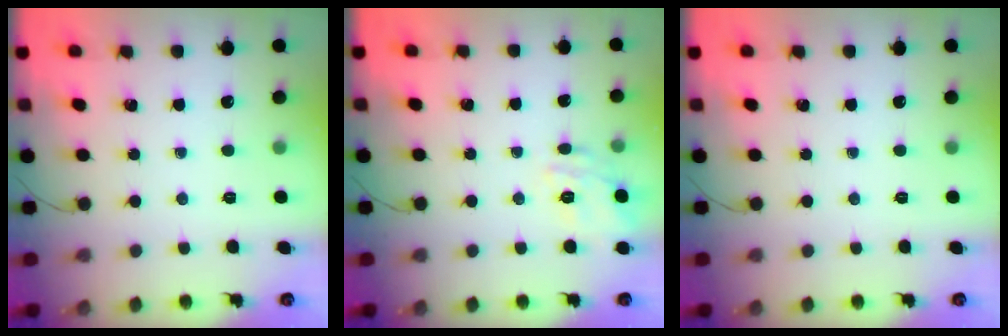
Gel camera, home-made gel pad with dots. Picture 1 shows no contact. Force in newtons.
{"total": 12.3, "press": 12.2, "slide": 1.0}
{"total": 0.0}